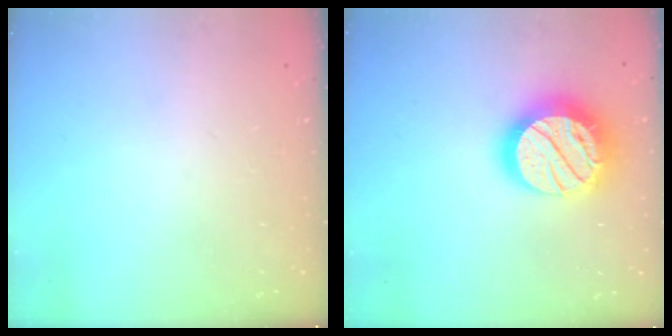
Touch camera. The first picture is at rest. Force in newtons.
{"total": 22.4, "press": 22.4, "slide": 1.9}